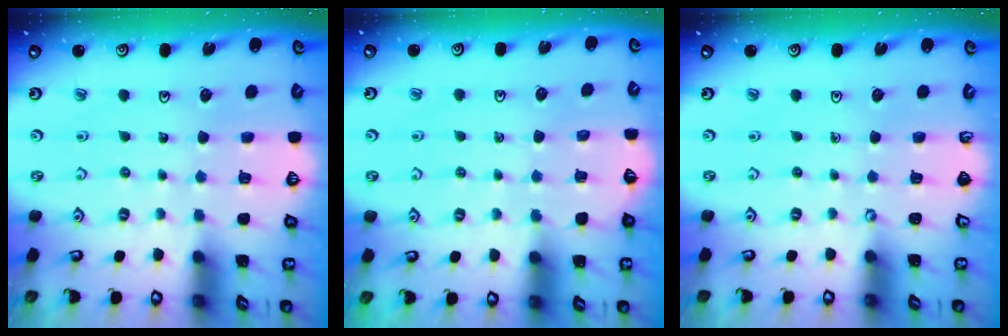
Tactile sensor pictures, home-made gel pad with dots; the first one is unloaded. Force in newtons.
{"total": 4.1, "press": 3.9, "slide": 1.0}
{"total": 0.0}